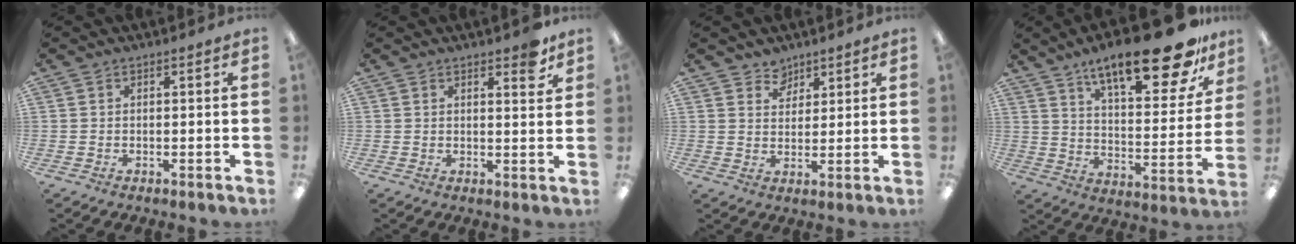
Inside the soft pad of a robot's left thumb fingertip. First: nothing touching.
{"total": 4.3, "force": [3.1, 1.4, 2.6], "torque": [-0.026, -0.015, 0.049]}
{"total": 4.5, "force": [3.7, 2.6, 0.0], "torque": [0.001, -0.020, 0.067]}
{"total": 22.2, "force": [15.7, 6.5, 14.3], "torque": [-0.212, -0.103, 0.255]}